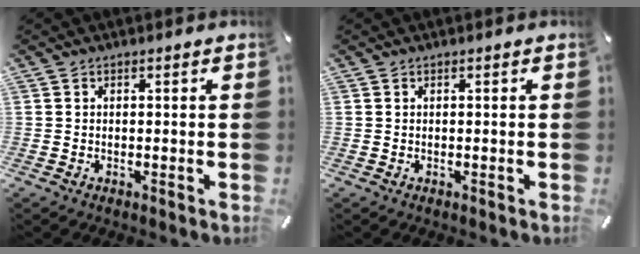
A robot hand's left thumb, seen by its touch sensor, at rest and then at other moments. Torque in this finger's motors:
{"motor_torque": [-0.03, -0.03, 0.00, 0.01, 0.00]}